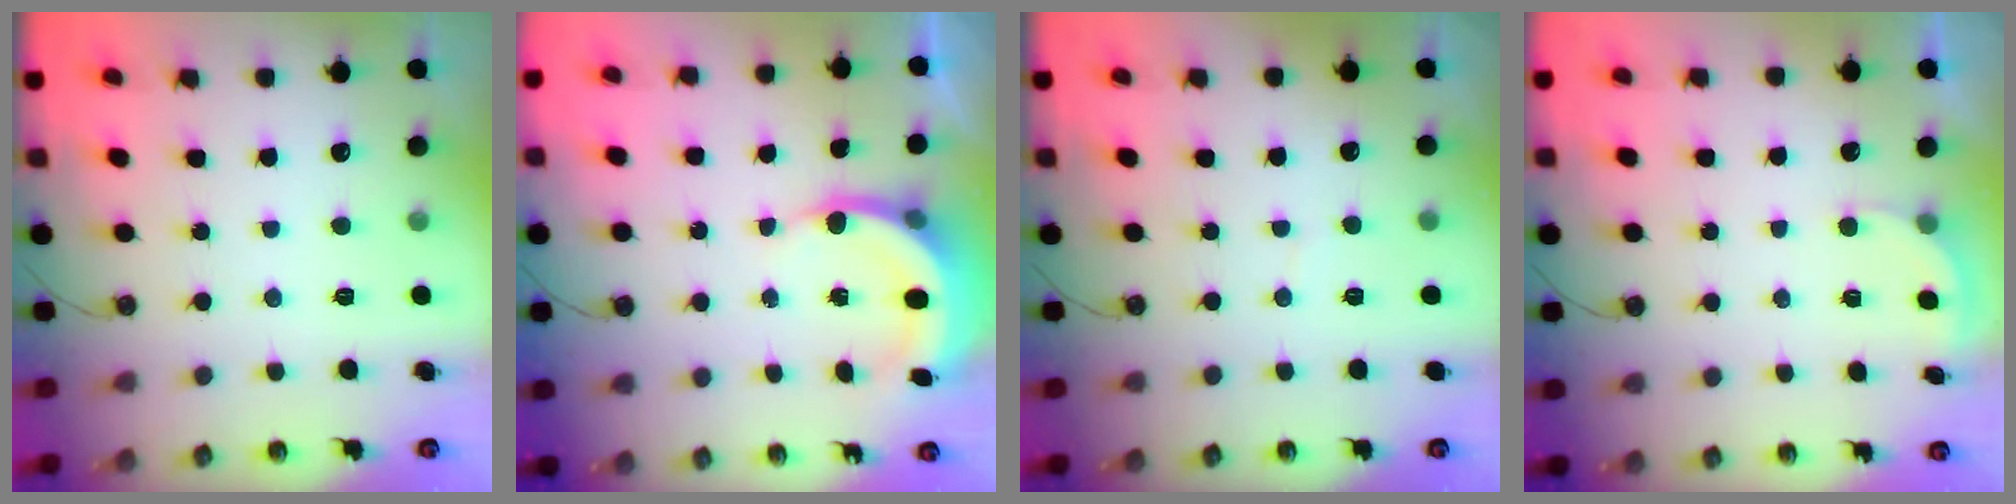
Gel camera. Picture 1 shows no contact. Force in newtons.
{"total": 5.9, "press": 5.8, "slide": 1.2}
{"total": 1.6, "press": 1.5, "slide": 0.1}
{"total": 2.5, "press": 2.4, "slide": 0.4}